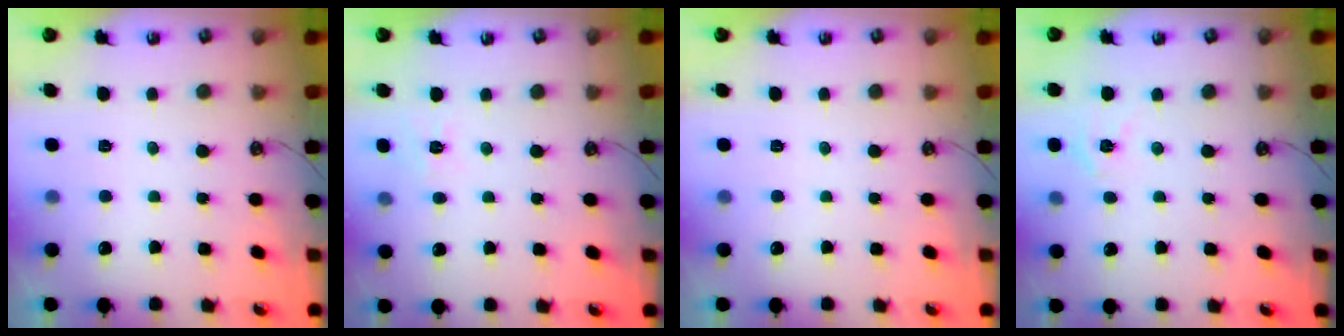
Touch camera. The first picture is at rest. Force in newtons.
{"total": 4.8, "press": 4.8, "slide": 0.6}
{"total": 0.0}
{"total": 5.6, "press": 5.6, "slide": 0.5}